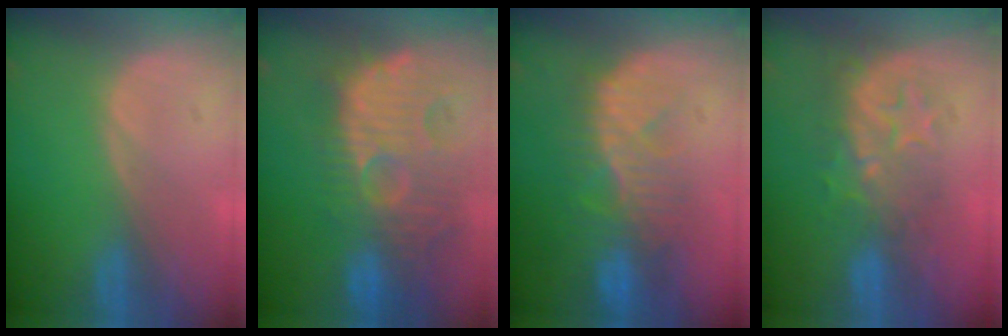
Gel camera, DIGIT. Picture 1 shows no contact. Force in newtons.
{"total": 13.5, "press": 12.3, "slide": 5.5}
{"total": 10.3, "press": 8.9, "slide": 5.2}
{"total": 8.4, "press": 7.5, "slide": 3.7}